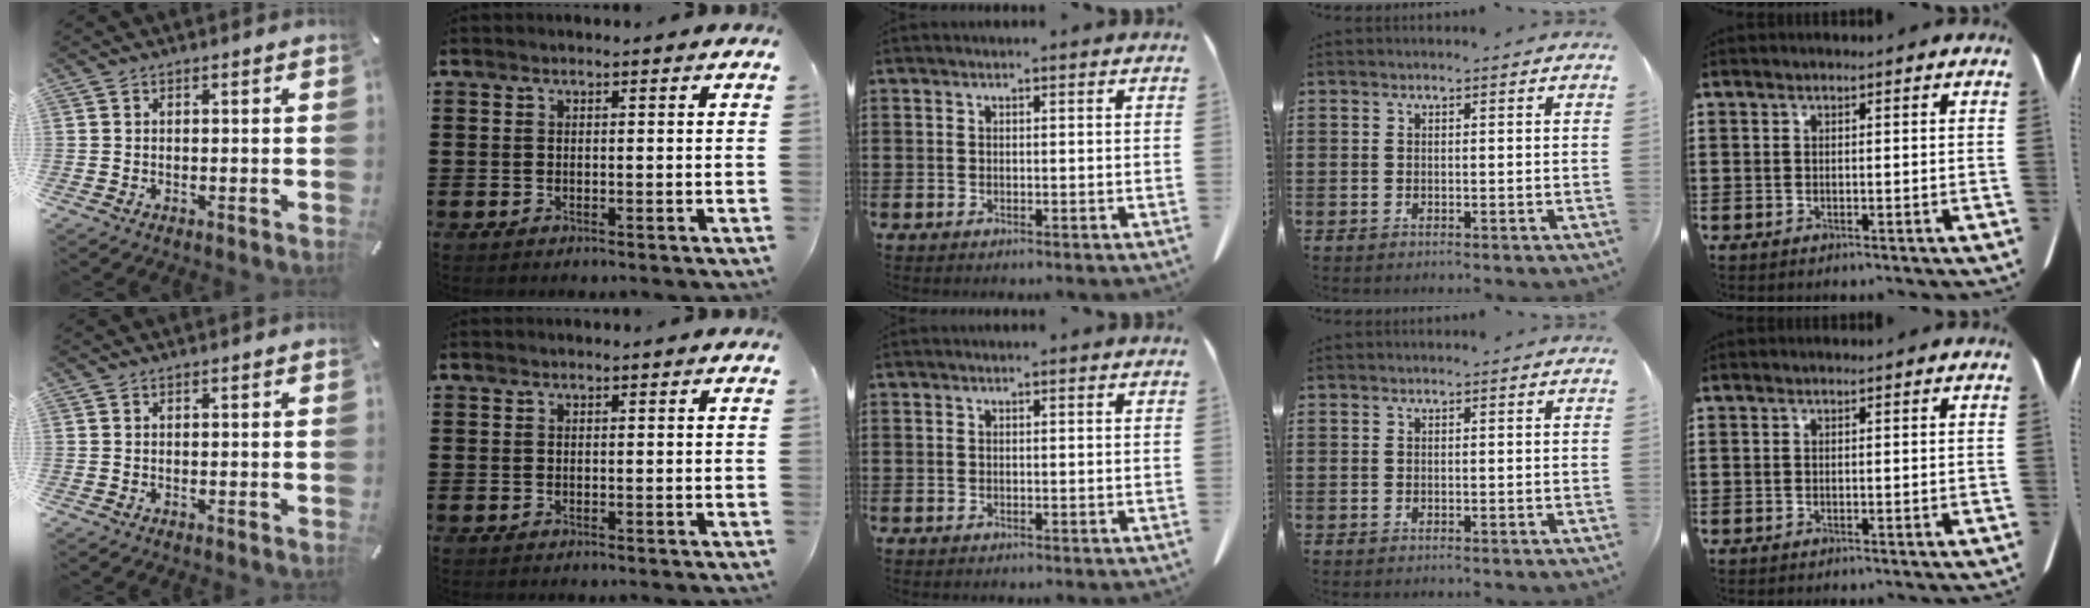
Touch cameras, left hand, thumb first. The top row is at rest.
{}